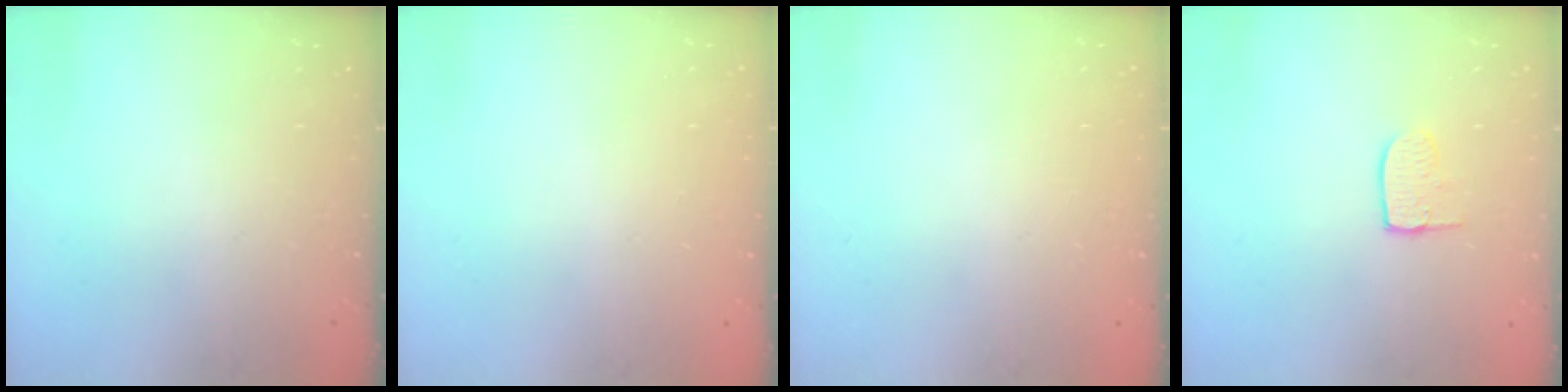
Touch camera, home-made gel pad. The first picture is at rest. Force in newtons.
{"total": 0.5, "press": 0.5, "slide": 0.1}
{"total": 0.0}
{"total": 7.7, "press": 7.7, "slide": 0.6}